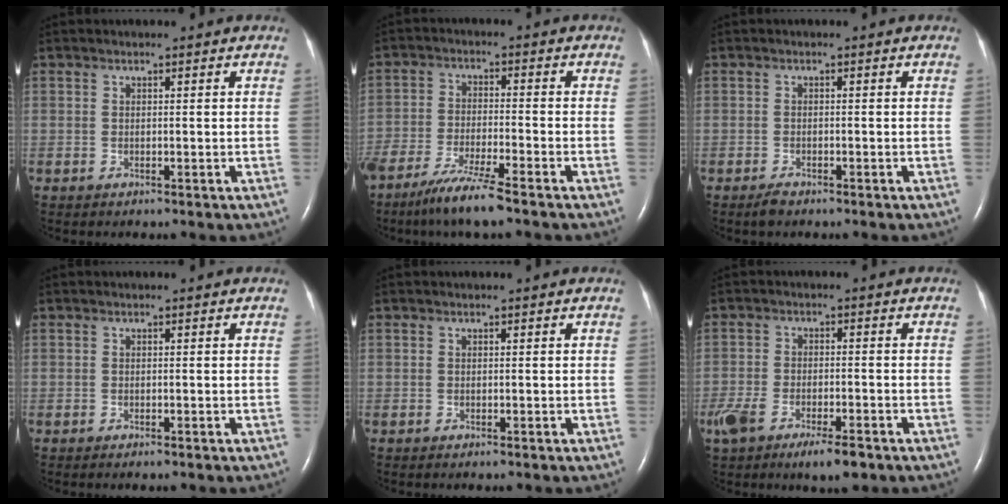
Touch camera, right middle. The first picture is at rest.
{"total": 7.7, "force": [-5.8, 0.1, 5.0], "torque": [-0.099, -0.023, -0.109]}
{"total": 1.3, "force": [-1.1, 0.4, 0.6], "torque": [-0.020, -0.003, -0.018]}
{"total": 0.6, "force": [-0.5, 0.1, 0.3], "torque": [-0.011, -0.002, -0.006]}
{"total": 0.0}
{"total": 9.8, "force": [-6.3, 3.0, 6.8], "torque": [-0.129, -0.014, -0.106]}